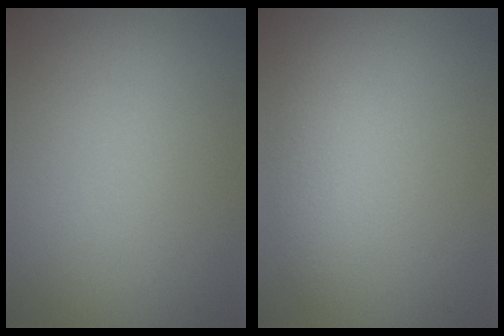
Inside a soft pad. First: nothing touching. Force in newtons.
{"total": 2.3, "press": 2.3, "slide": 0.2}